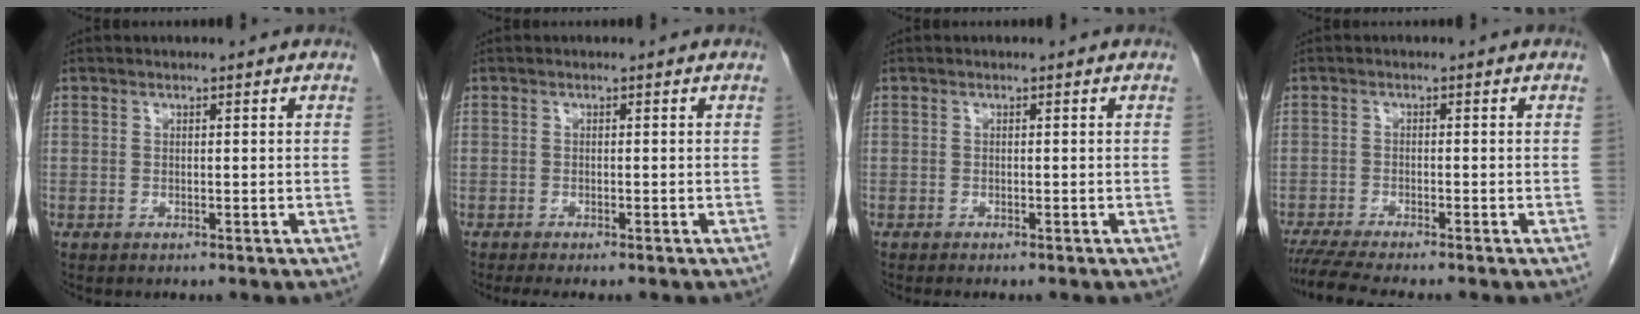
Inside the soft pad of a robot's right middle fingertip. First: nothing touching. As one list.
[{"total": 4.0, "force": [-3.3, 0.6, 2.2], "torque": [-0.028, -0.009, -0.045]}, {"total": 2.2, "force": [-1.9, 0.2, 1.0], "torque": [-0.014, -0.004, -0.023]}, {"total": 6.3, "force": [-5.5, -0.4, 3.1], "torque": [-0.046, -0.018, -0.091]}]